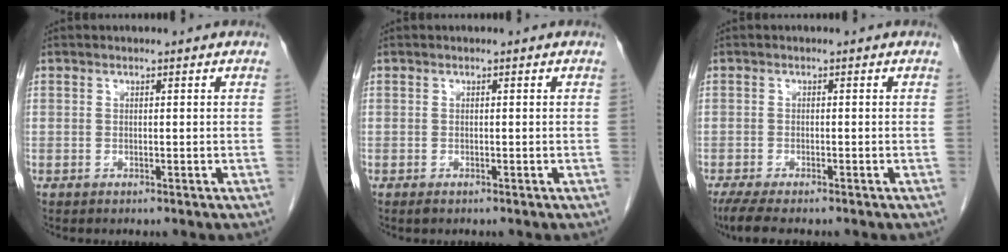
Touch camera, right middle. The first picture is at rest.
{"total": 0.5, "force": [-0.4, 0.2, 0.3], "torque": [-0.007, -0.001, -0.004]}
{"total": 5.8, "force": [-4.5, 1.1, 3.4], "torque": [-0.057, -0.014, -0.069]}